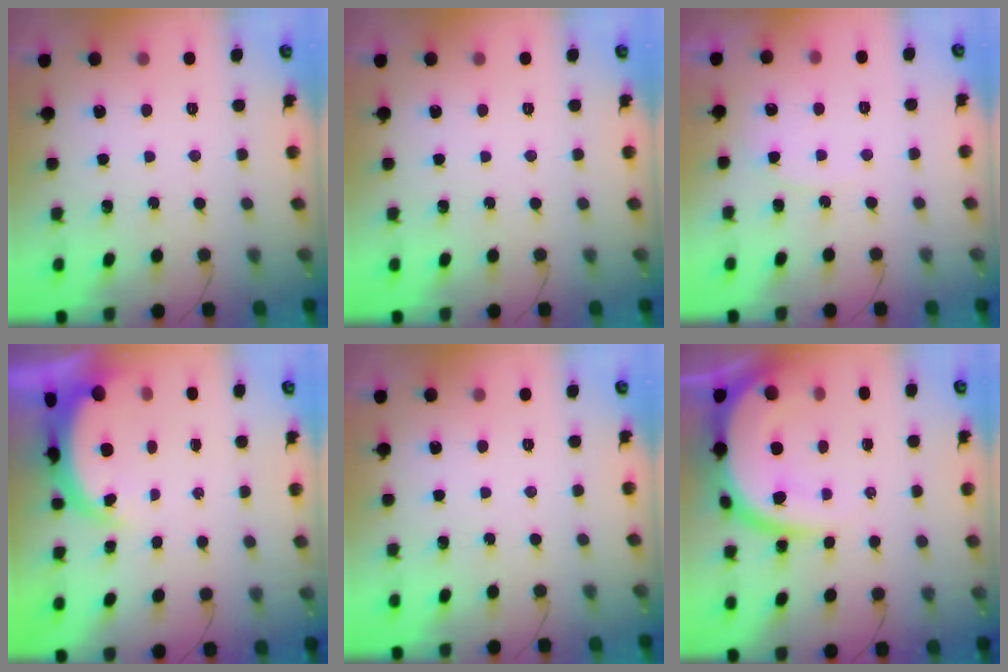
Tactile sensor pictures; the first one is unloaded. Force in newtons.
{"total": 0.0}
{"total": 2.8, "press": 2.8, "slide": 0.4}
{"total": 4.7, "press": 4.6, "slide": 0.3}
{"total": 0.0}
{"total": 13.6, "press": 13.6, "slide": 1.1}